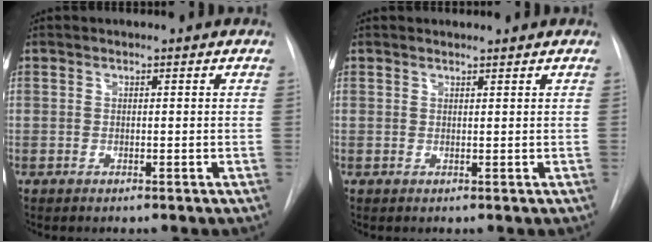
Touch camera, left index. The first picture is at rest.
{"total": 1.3, "force": [1.3, -0.1, 0.1], "torque": [-0.007, 0.007, 0.024]}